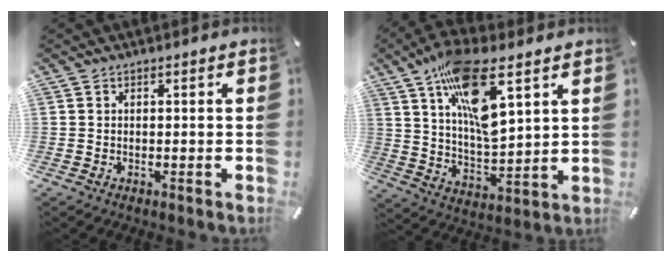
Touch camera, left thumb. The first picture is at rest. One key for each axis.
{"total": 17.4, "fx": 9.5, "fy": 6.5, "fz": 13.1, "tx": -0.233, "ty": -0.034, "tz": 0.160}